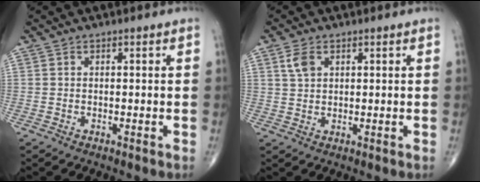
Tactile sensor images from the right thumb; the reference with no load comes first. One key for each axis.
{"total": 3.4, "fx": 1.5, "fy": 2.1, "fz": 2.1, "tx": -0.040, "ty": 0.001, "tz": 0.034}